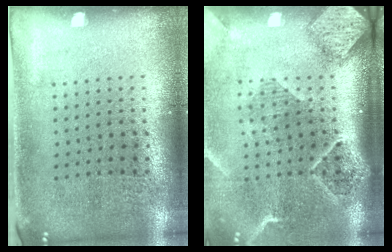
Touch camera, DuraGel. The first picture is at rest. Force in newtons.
{"total": 2.6, "press": 2.0, "slide": 1.6}